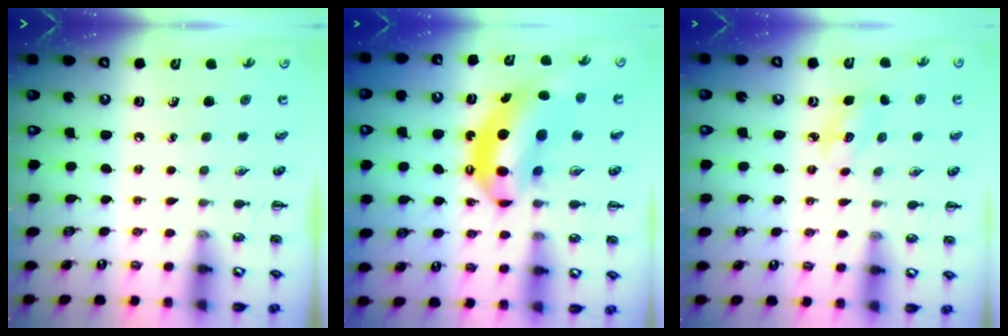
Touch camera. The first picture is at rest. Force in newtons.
{"total": 11.8, "press": 11.3, "slide": 3.3}
{"total": 4.9, "press": 4.8, "slide": 1.2}